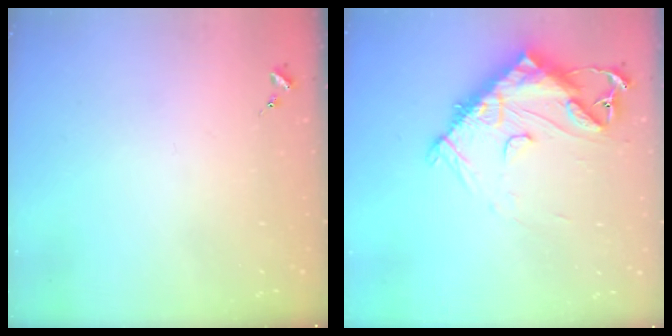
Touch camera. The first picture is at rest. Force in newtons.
{"total": 14.6, "press": 14.5, "slide": 1.1}